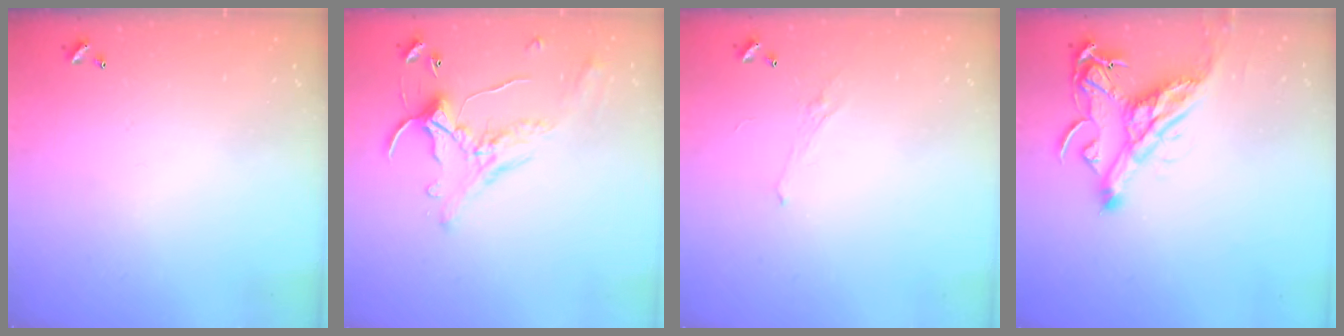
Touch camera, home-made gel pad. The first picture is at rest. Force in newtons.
{"total": 0.9, "press": 0.1, "slide": 0.9}
{"total": 1.1, "press": 0.8, "slide": 0.7}
{"total": 10.2, "press": 10.1, "slide": 1.5}